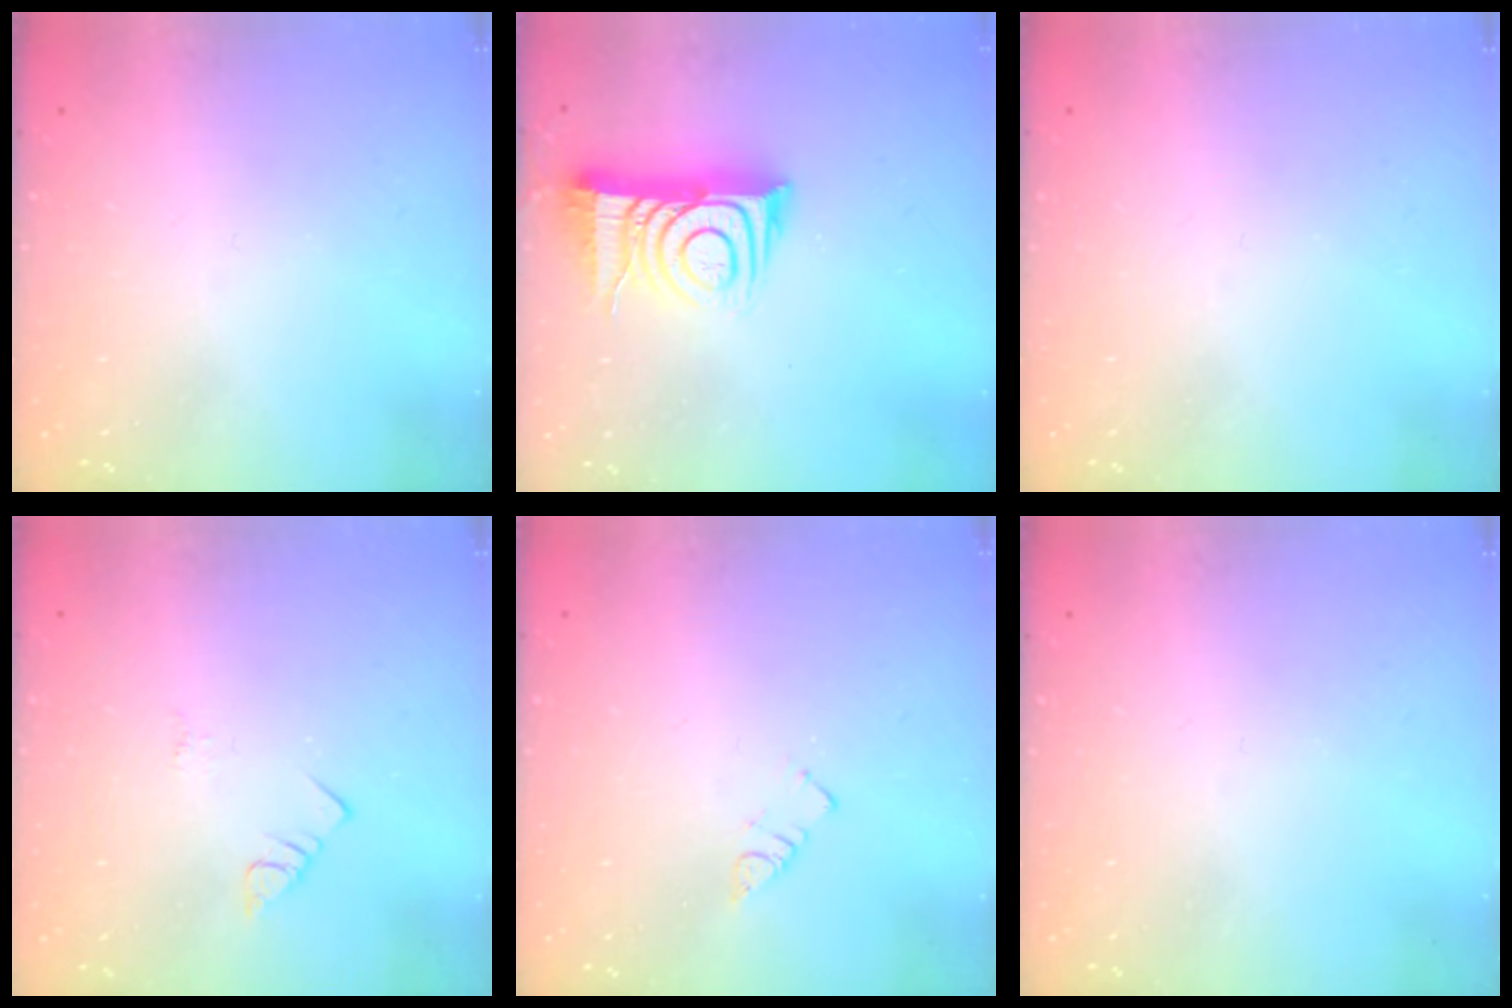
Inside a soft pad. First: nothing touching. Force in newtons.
{"total": 12.2, "press": 12.2, "slide": 1.1}
{"total": 0.0}
{"total": 2.1, "press": 2.1, "slide": 0.4}
{"total": 2.7, "press": 2.7, "slide": 0.4}
{"total": 0.0}